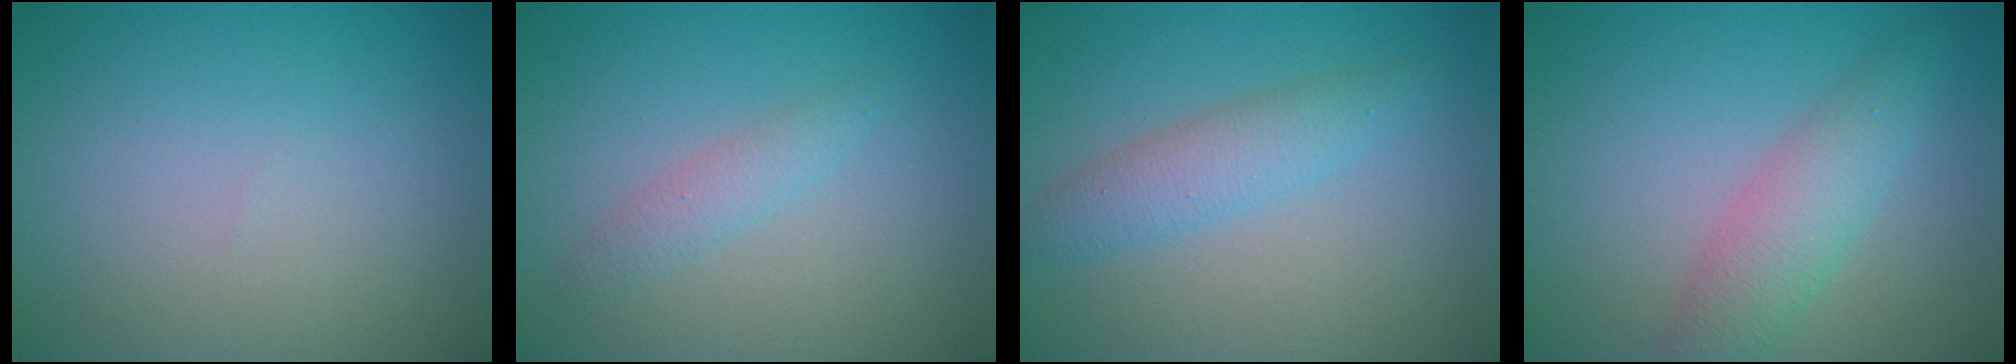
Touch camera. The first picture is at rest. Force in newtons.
{"total": 1.6, "press": 1.6, "slide": 0.0}
{"total": 2.9, "press": 2.9, "slide": 0.1}
{"total": 3.7, "press": 3.7, "slide": 0.2}